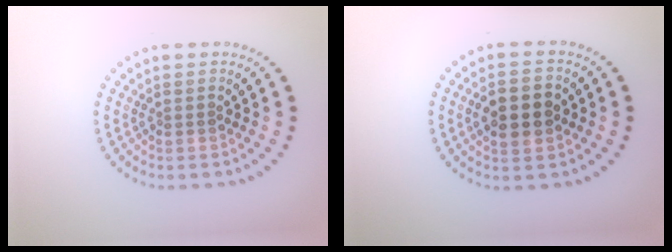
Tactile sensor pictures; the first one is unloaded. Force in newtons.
{"total": 4.4, "press": 4.4, "slide": 0.2}